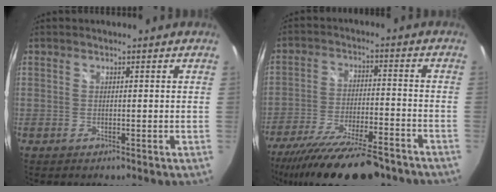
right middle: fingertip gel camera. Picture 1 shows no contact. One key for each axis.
{"total": 21.4, "fx": -17.2, "fy": 5.1, "fz": 11.6, "tx": -0.223, "ty": -0.048, "tz": -0.265}